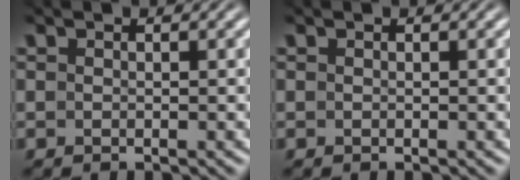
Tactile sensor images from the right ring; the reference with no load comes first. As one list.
[{"total": 0.0}]